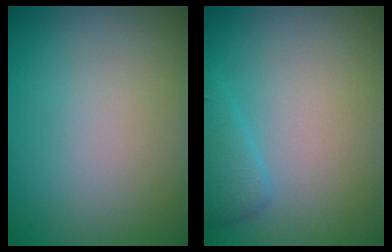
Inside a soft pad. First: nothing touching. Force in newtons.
{"total": 2.2, "press": 2.2, "slide": 0.2}